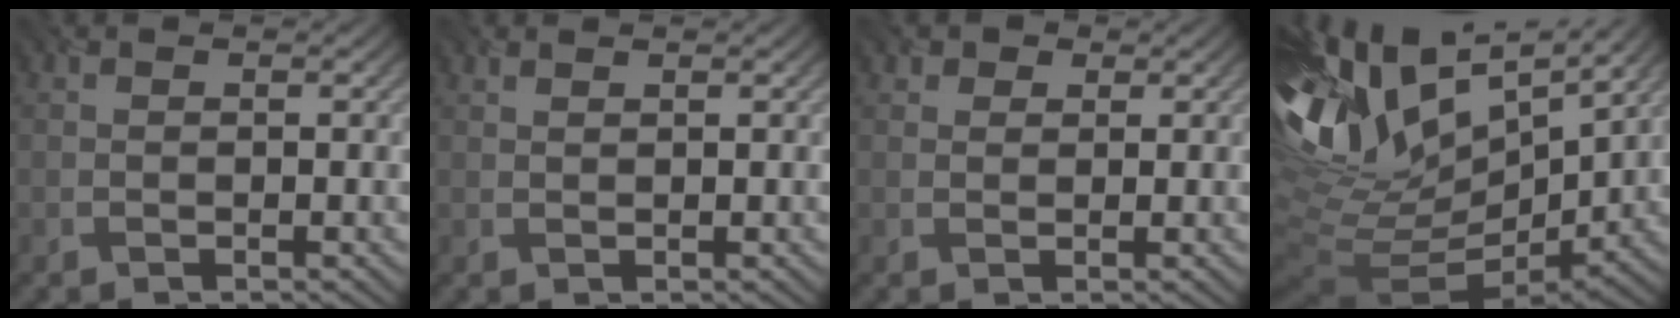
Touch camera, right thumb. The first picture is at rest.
{"total": 0.8, "force": [0.8, -0.1, 0.0], "torque": [-0.002, 0.004, 0.014]}
{"total": 1.9, "force": [1.2, 1.3, 0.7], "torque": [-0.012, 0.005, 0.007]}
{"total": 16.8, "force": [6.6, 8.8, 12.7], "torque": [-0.250, 0.029, 0.150]}